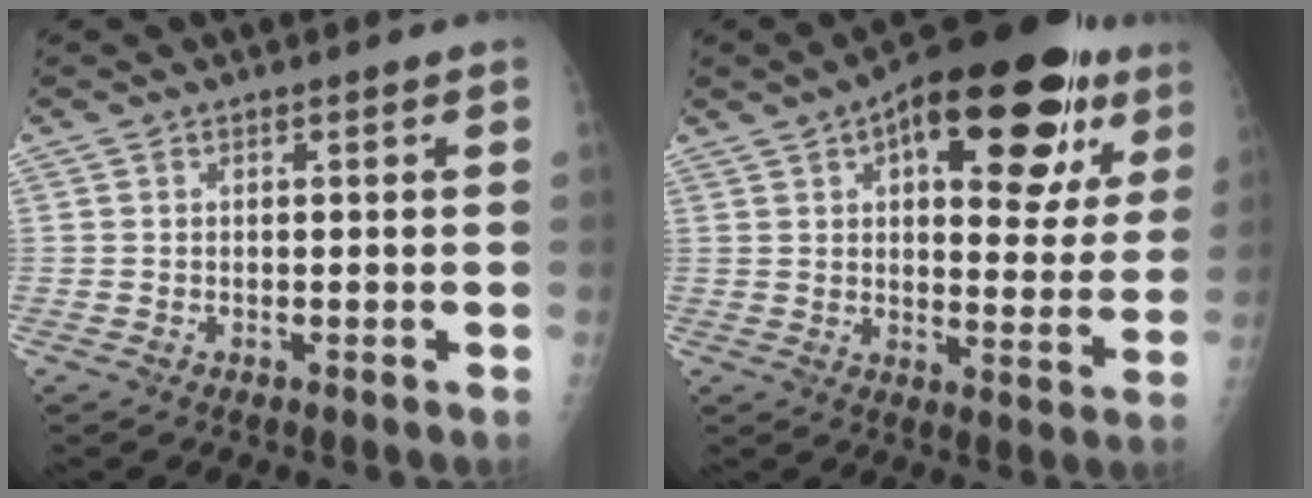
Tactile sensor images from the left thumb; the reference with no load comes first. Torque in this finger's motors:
{"motor_torque": [0.21, 0.96, 1.23, -1.27, 0.16]}